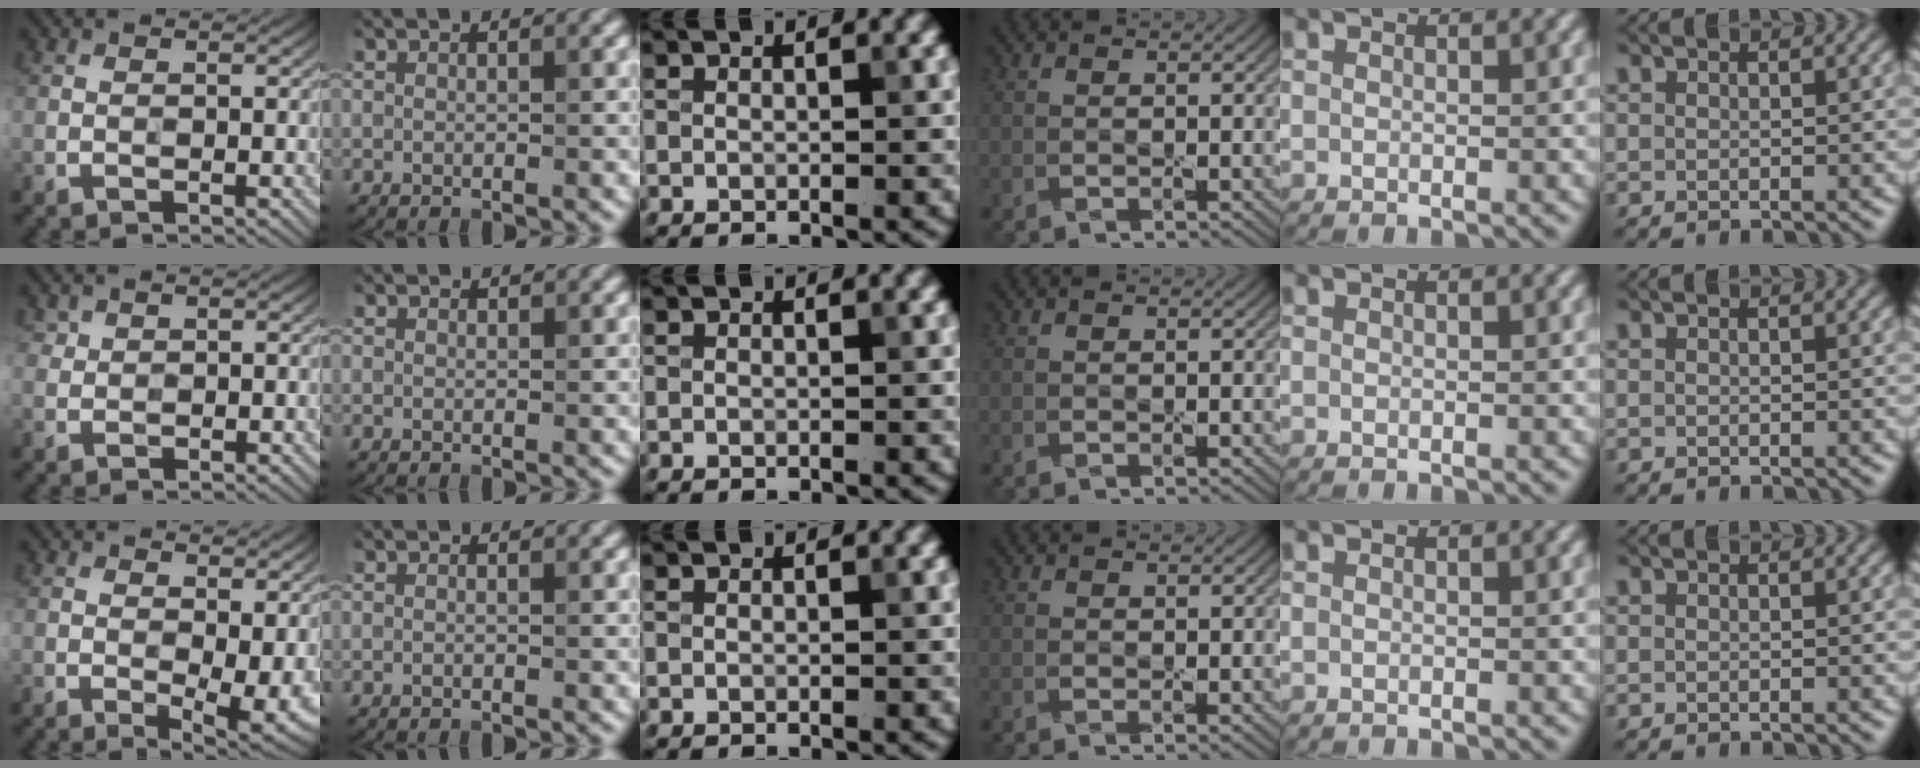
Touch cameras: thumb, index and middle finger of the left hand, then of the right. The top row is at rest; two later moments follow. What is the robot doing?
{"motion": "peel", "object": "aluminum foil"}